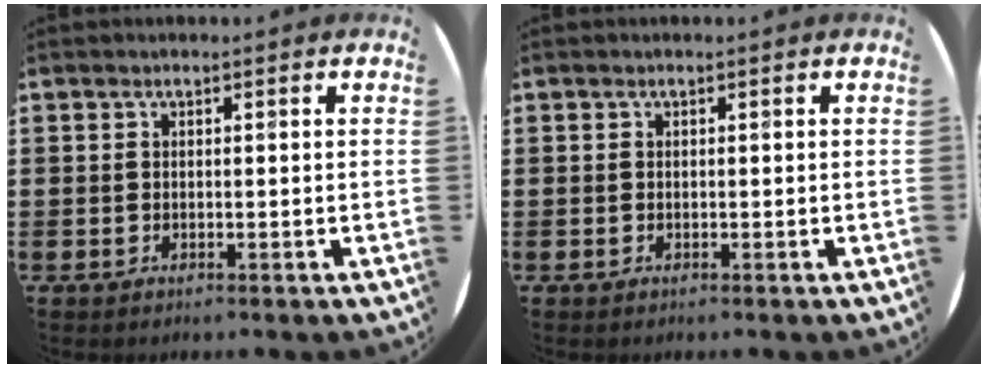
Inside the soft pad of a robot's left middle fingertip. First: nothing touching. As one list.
[{"total": 0.0}]